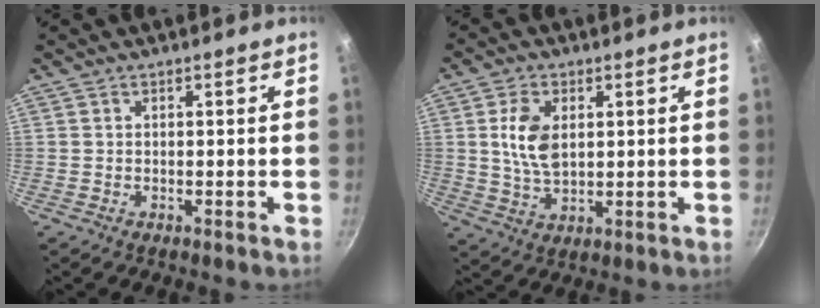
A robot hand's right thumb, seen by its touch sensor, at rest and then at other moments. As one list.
[{"total": 8.0, "force": [1.7, 4.9, 6.1], "torque": [-0.109, -0.011, 0.034]}]